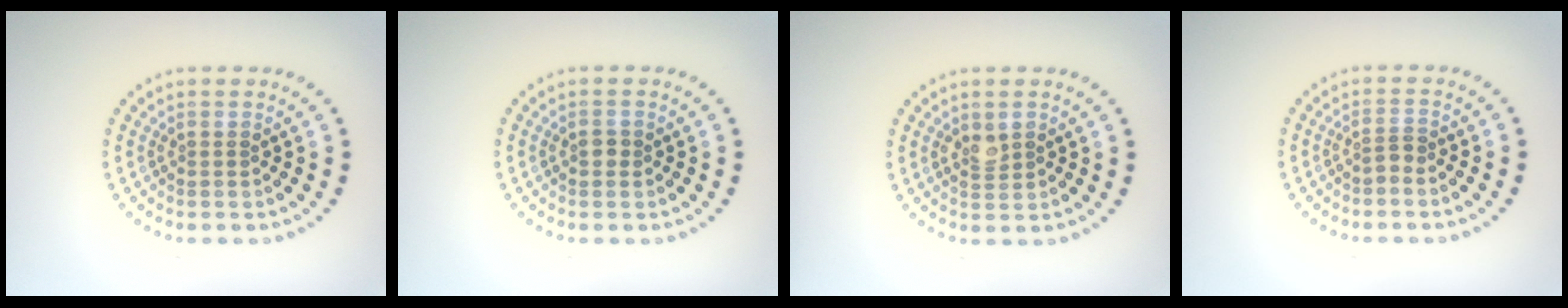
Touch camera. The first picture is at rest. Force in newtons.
{"total": 0.8, "press": 0.8, "slide": 0.1}
{"total": 1.4, "press": 1.4, "slide": 0.1}
{"total": 1.1, "press": 0.7, "slide": 0.8}